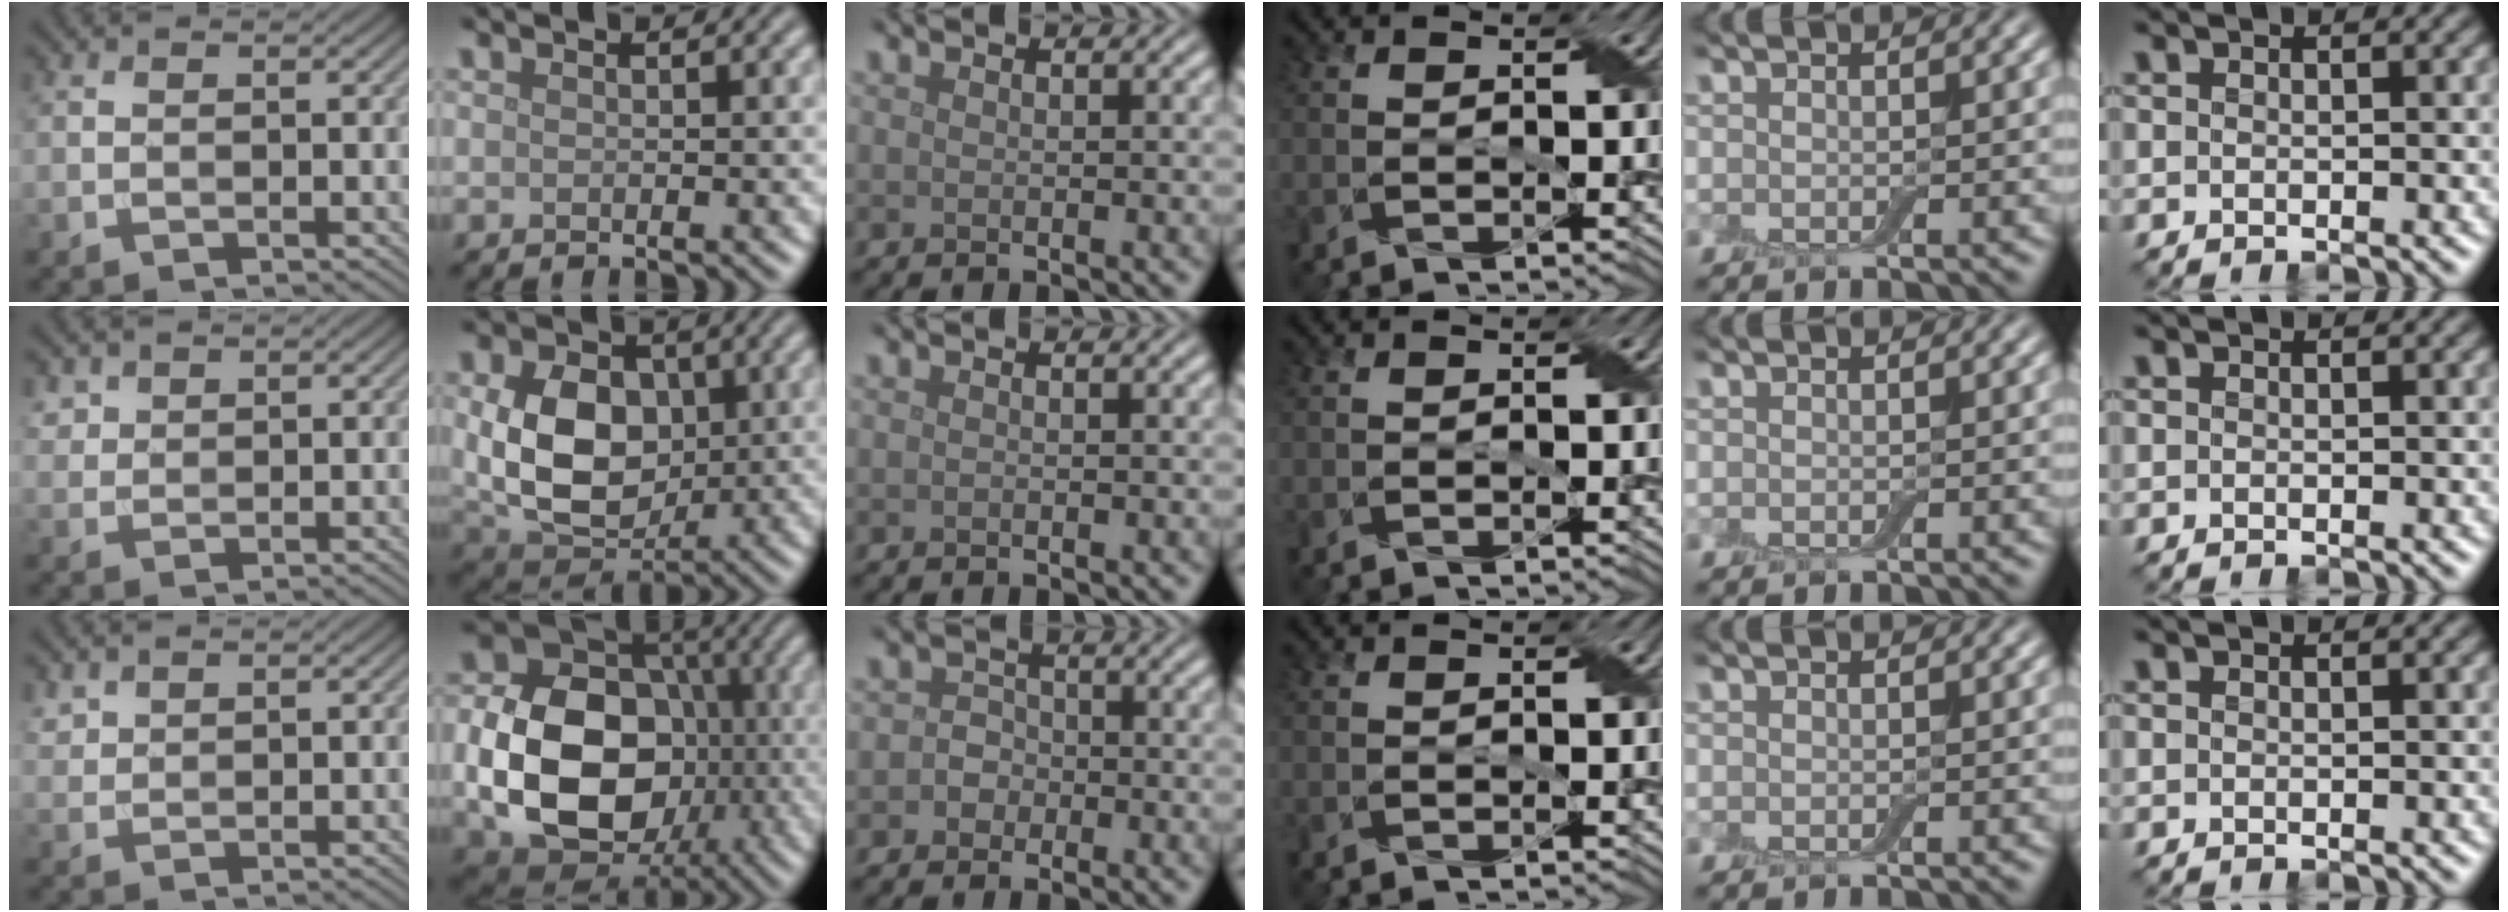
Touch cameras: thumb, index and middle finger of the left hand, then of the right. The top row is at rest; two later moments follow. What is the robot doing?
{"motion": "fold", "object": "aluminum foil"}